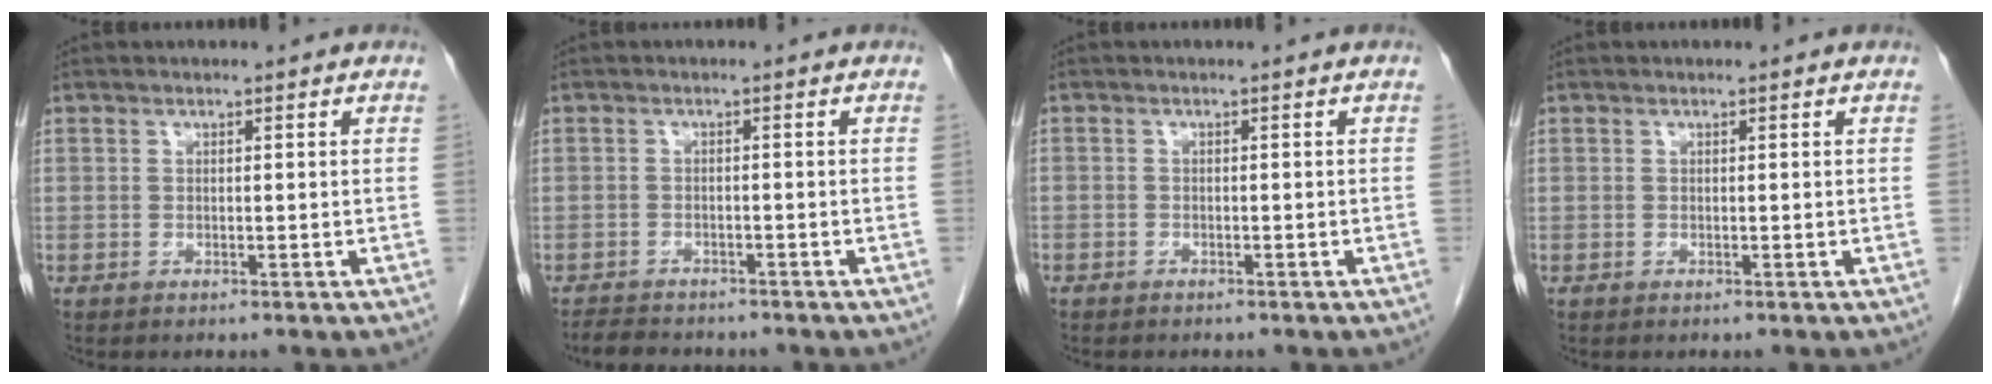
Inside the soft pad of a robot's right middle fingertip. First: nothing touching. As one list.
[{"total": 5.1, "force": [-4.6, 1.6, 1.5], "torque": [-0.029, -0.010, -0.069]}, {"total": 1.4, "force": [-1.1, 0.8, 0.2], "torque": [-0.011, 0.002, -0.018]}, {"total": 0.0}]